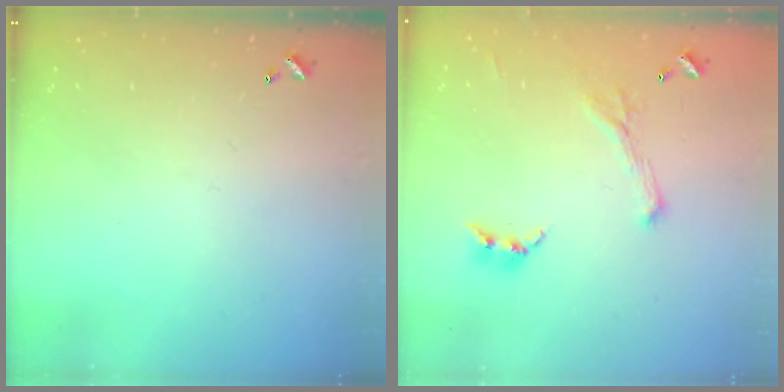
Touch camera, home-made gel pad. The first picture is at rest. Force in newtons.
{"total": 1.1, "press": 0.6, "slide": 0.9}